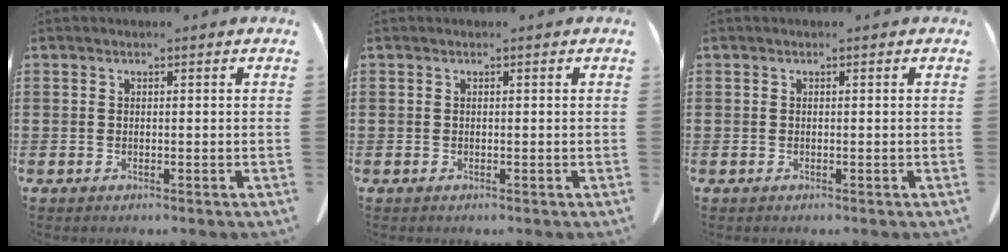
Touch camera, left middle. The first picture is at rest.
{"total": 0.0}
{"total": 0.0}